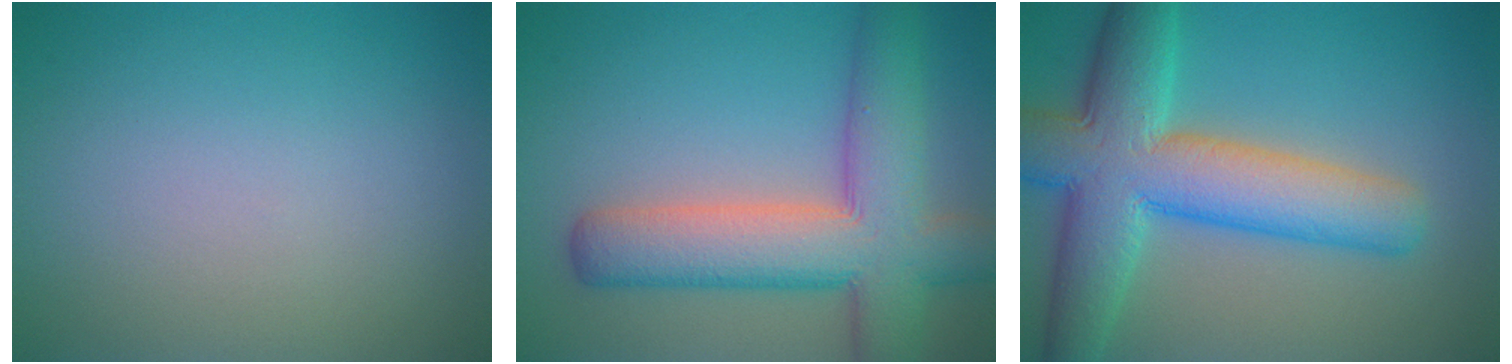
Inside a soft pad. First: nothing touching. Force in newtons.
{"total": 9.4, "press": 9.4, "slide": 0.4}
{"total": 10.5, "press": 10.4, "slide": 0.5}